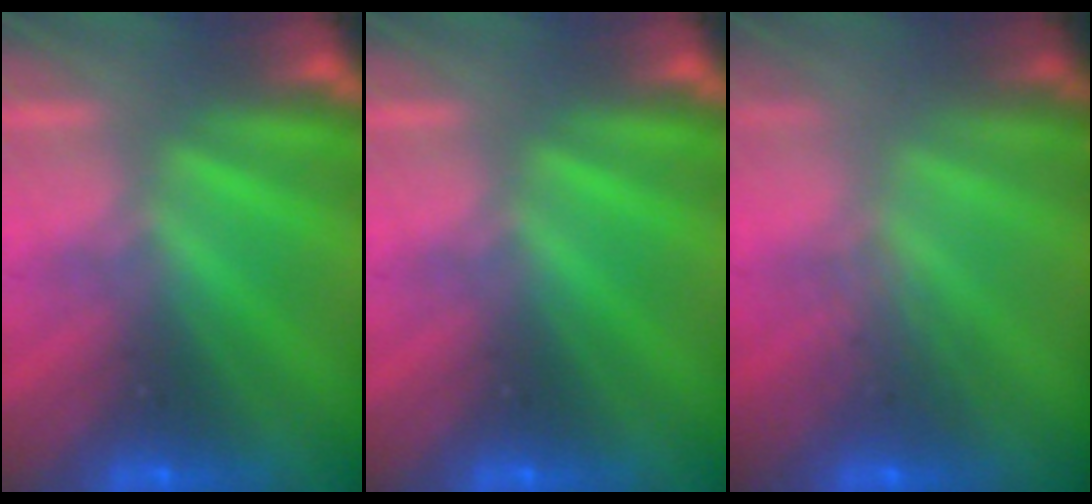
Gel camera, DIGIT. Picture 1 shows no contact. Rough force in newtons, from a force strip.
{"total": 0.0}
{"total": 2.9}